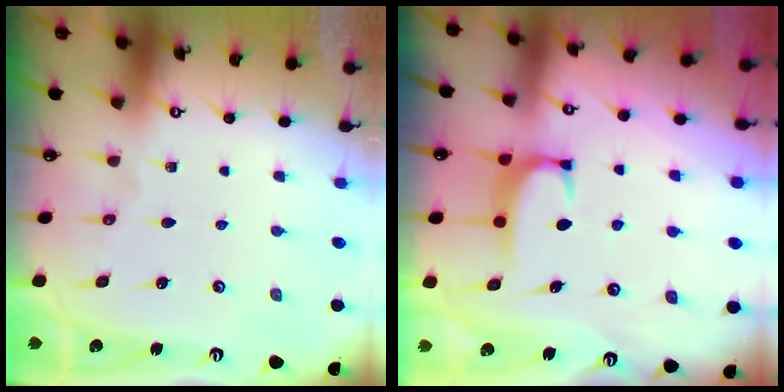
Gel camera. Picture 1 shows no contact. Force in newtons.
{"total": 1.7, "press": 1.7, "slide": 0.5}